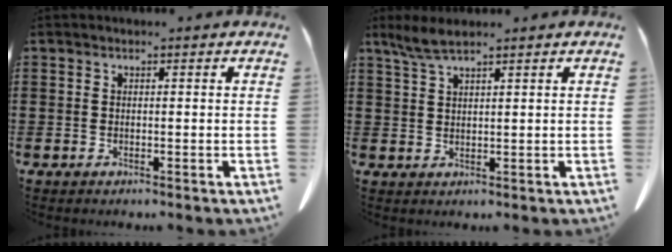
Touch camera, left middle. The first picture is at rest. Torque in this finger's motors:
{"motor_torque": [0.25, -0.03, 0.09, 0.03]}